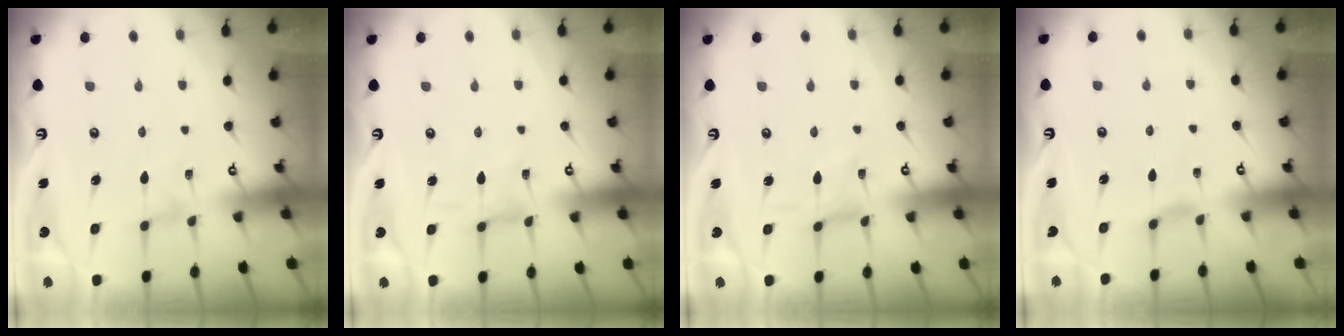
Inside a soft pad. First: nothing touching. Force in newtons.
{"total": 0.5, "press": 0.5, "slide": 0.2}
{"total": 0.0}
{"total": 3.3, "press": 3.3, "slide": 0.5}